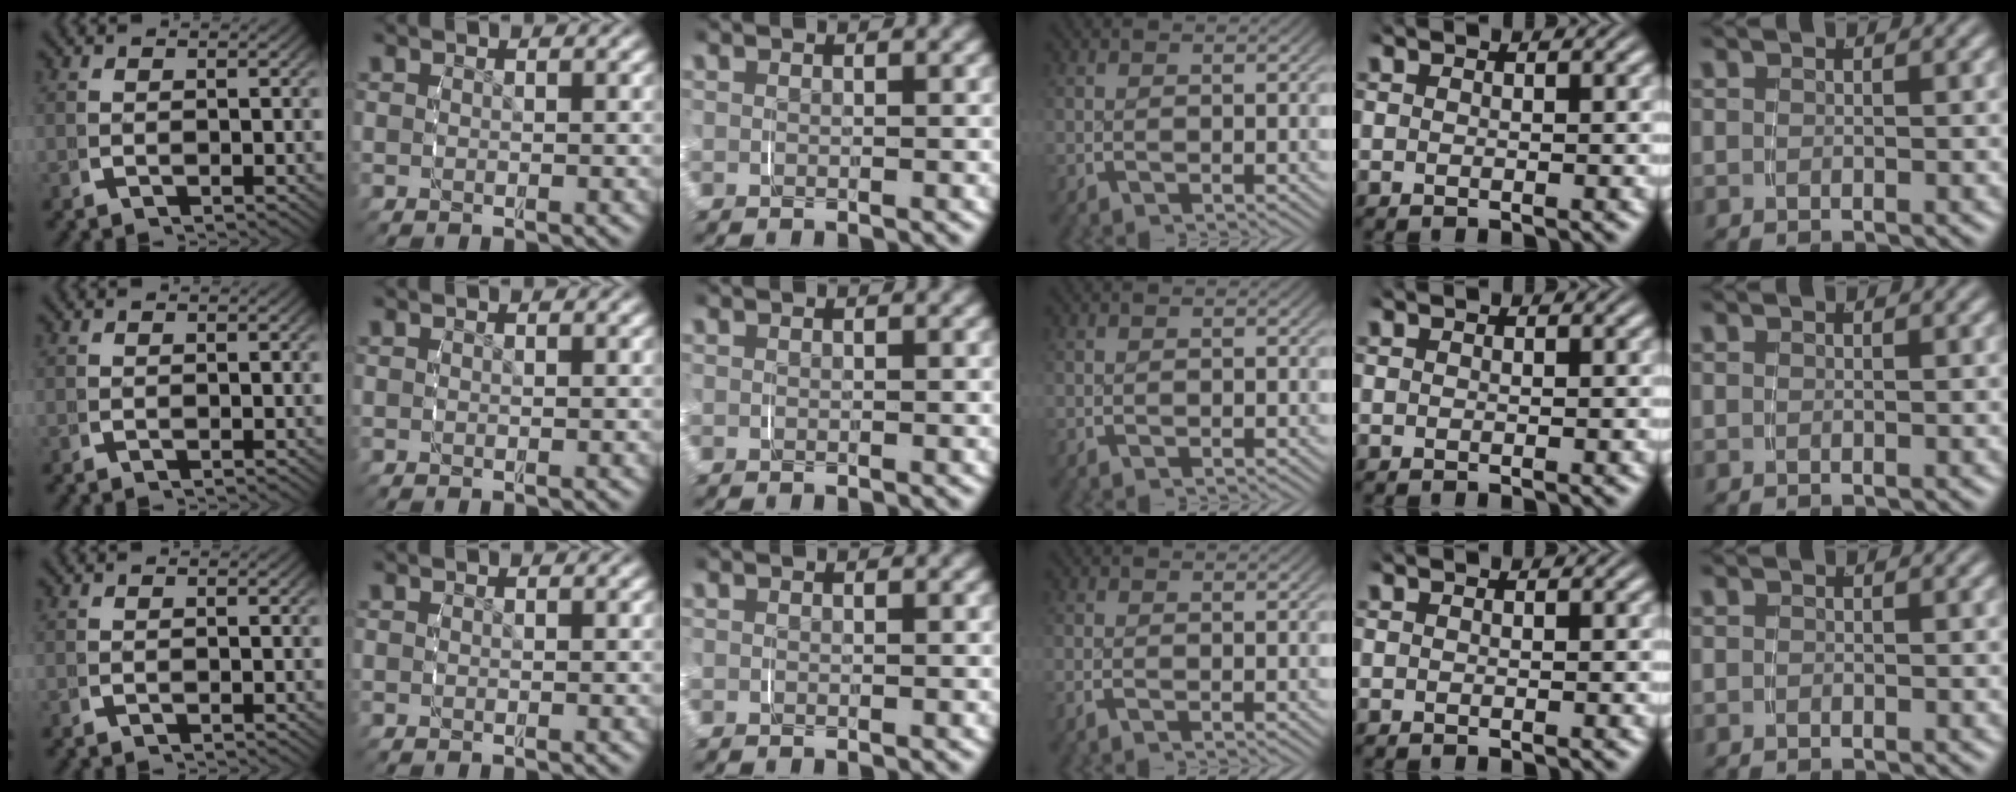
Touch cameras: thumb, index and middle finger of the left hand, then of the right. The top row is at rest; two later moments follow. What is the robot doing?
{"motion": "grasp_and_lifting", "object": "scarf"}